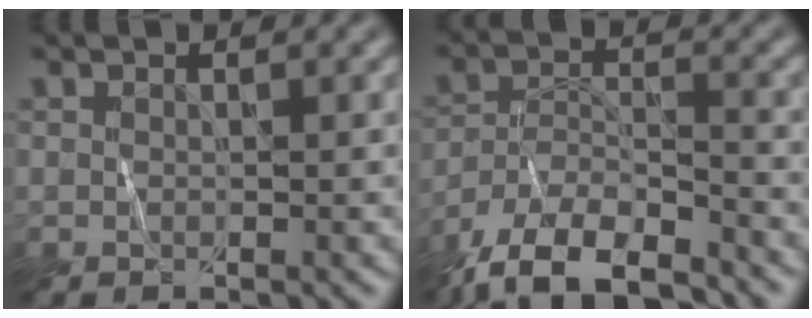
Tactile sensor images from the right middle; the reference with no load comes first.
{"total": 8.6, "force": [-7.4, 2.2, 3.8], "torque": [-0.066, -0.005, -0.137]}